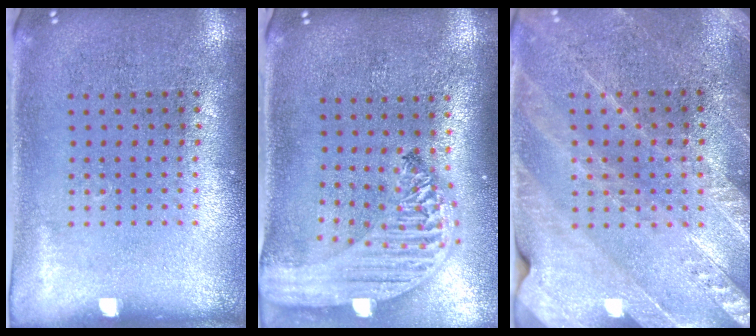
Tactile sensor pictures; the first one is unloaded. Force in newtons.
{"total": 2.7, "press": 2.2, "slide": 1.5}
{"total": 2.6, "press": 2.5, "slide": 0.7}